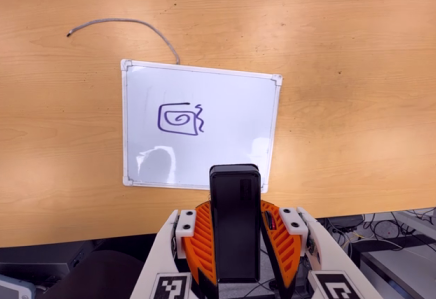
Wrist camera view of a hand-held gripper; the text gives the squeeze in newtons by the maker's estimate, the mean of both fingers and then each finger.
{"total": 5.9, "left": 4.7, "right": 7.2}